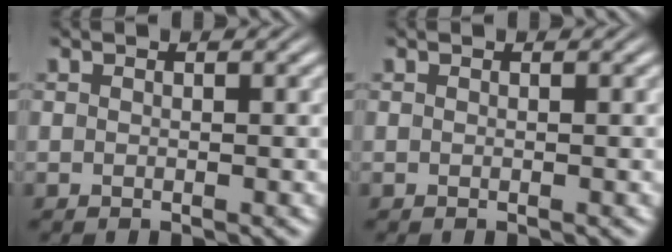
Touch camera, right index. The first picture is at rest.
{"total": 0.0}